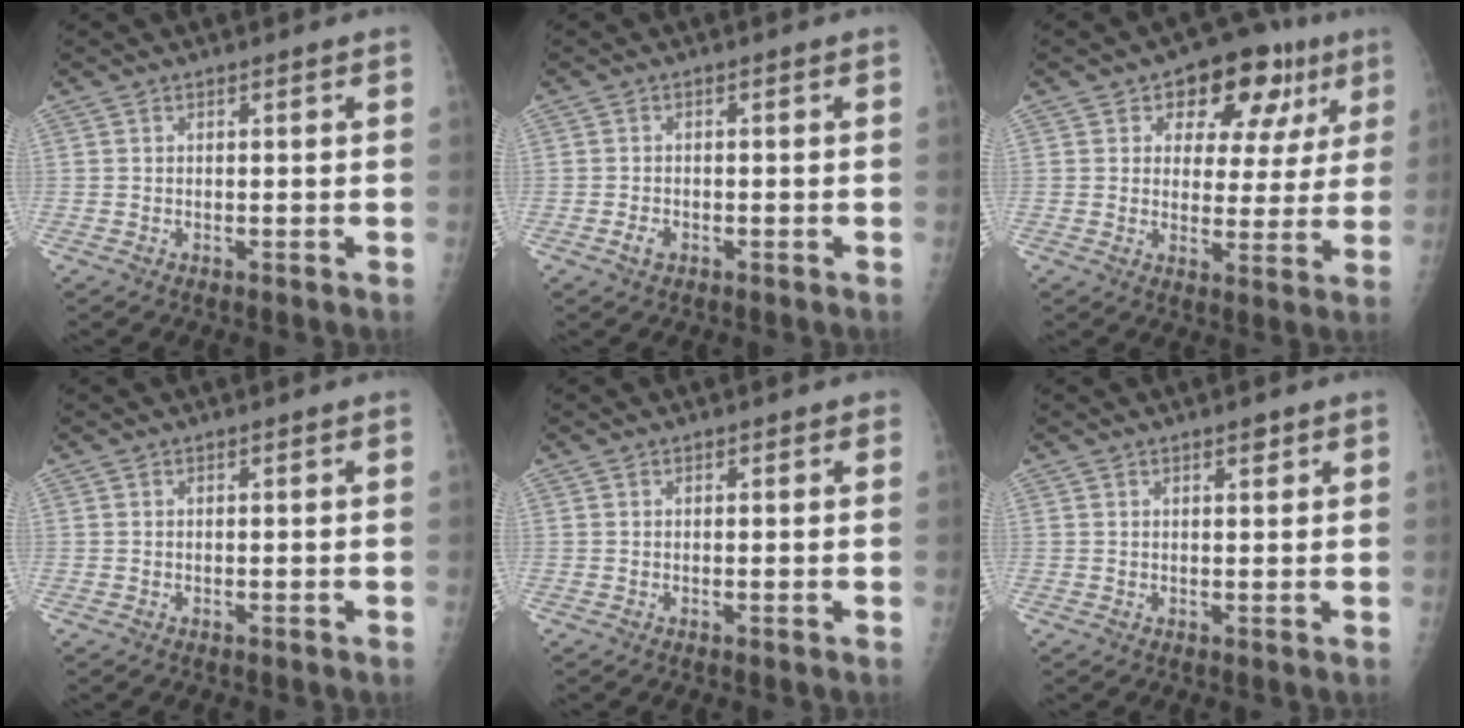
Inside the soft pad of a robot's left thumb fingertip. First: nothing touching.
{"total": 1.7, "force": [-0.8, 1.1, 1.0], "torque": [-0.016, 0.002, -0.014]}
{"total": 14.0, "force": [6.6, 8.8, 8.6], "torque": [-0.050, -0.006, 0.089]}
{"total": 0.0}
{"total": 0.6, "force": [0.4, 0.4, 0.2], "torque": [0.003, -0.002, 0.002]}
{"total": 1.7, "force": [1.2, 0.7, 1.1], "torque": [-0.008, -0.006, 0.017]}